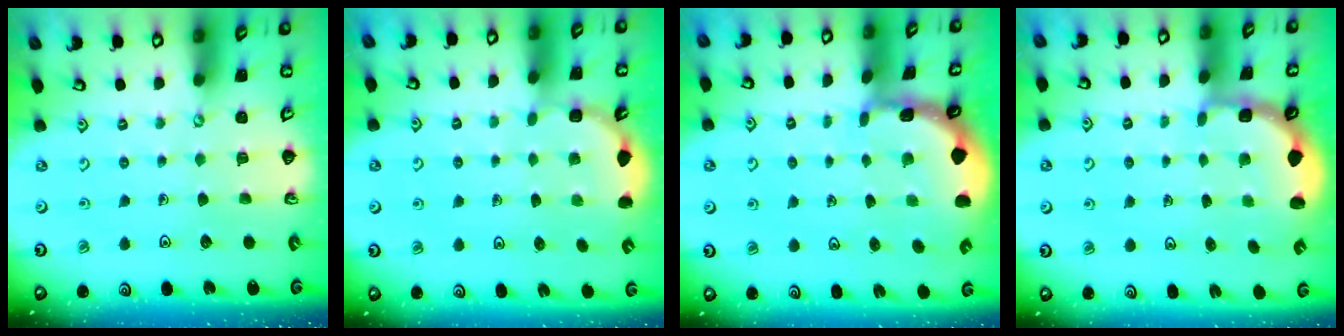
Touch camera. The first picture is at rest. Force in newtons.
{"total": 2.8, "press": 1.8, "slide": 2.1}
{"total": 2.6, "press": 2.6, "slide": 0.3}
{"total": 2.4, "press": 1.7, "slide": 1.7}